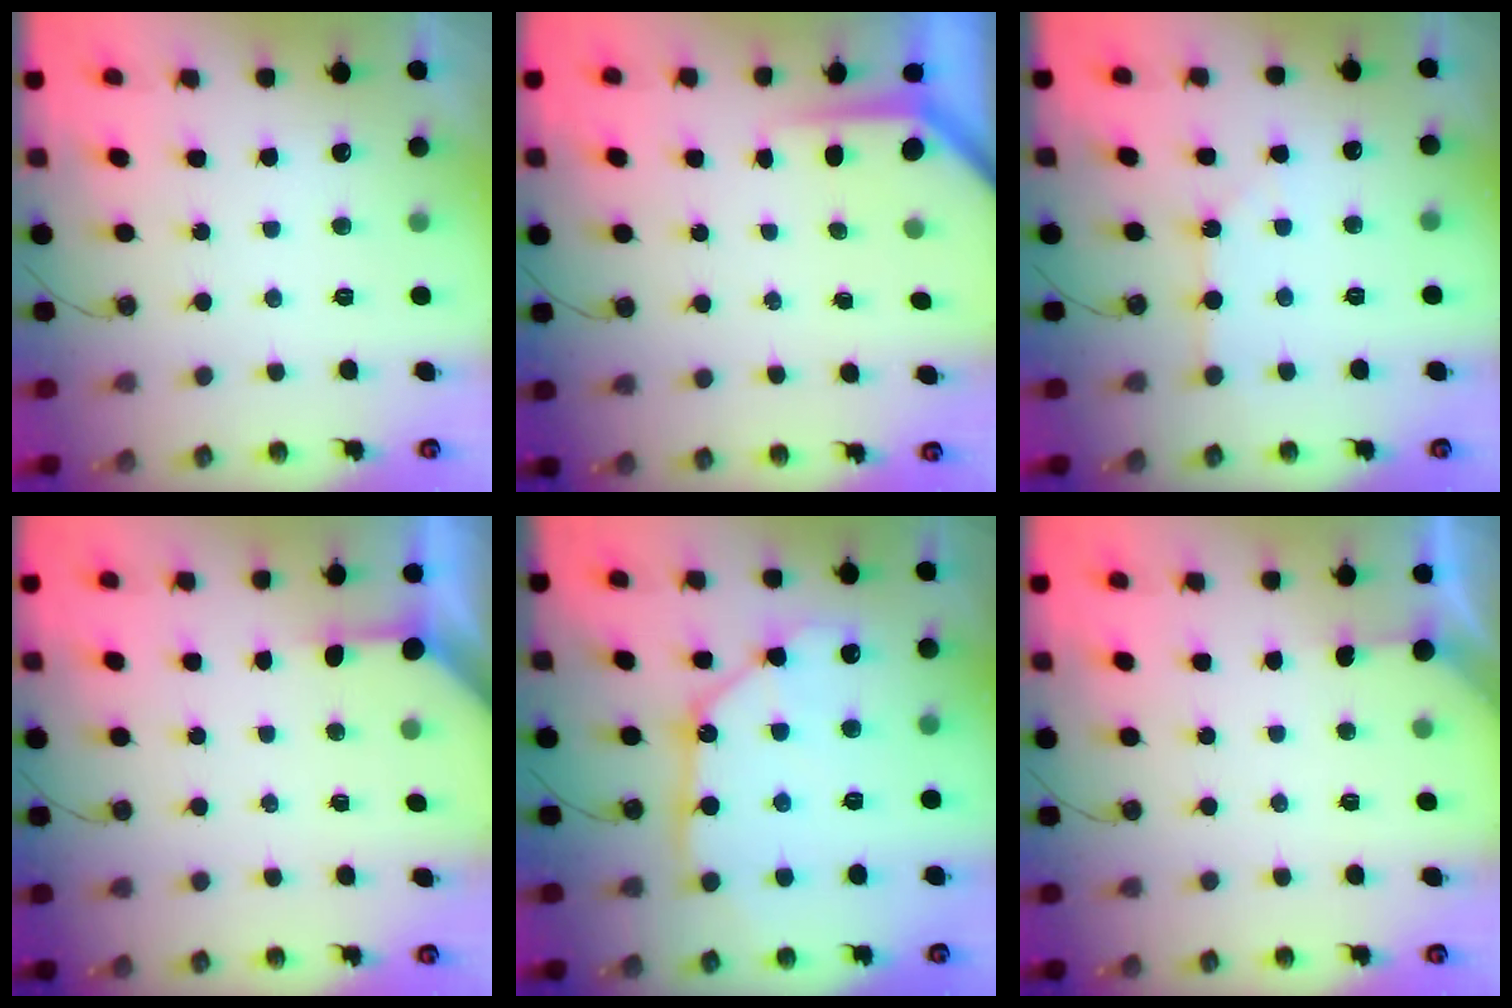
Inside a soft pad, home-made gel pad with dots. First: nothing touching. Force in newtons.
{"total": 3.7, "press": 3.7, "slide": 0.3}
{"total": 1.8, "press": 1.7, "slide": 0.3}
{"total": 2.6, "press": 2.5, "slide": 0.3}
{"total": 11.7, "press": 11.6, "slide": 1.5}
{"total": 2.4, "press": 2.4, "slide": 0.4}